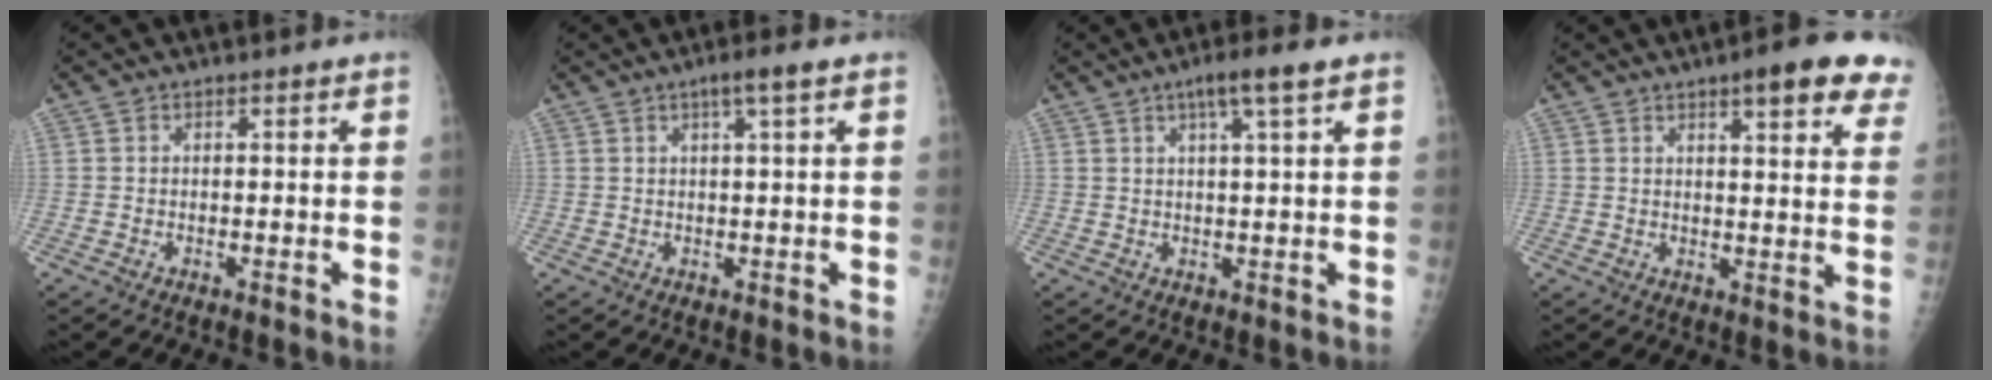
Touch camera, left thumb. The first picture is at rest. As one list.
[{"total": 2.9, "force": [1.4, -0.1, 2.6], "torque": [-0.048, 0.001, 0.029]}, {"total": 4.8, "force": [2.5, -0.1, 4.1], "torque": [-0.070, -0.001, 0.045]}, {"total": 14.1, "force": [9.0, 3.3, 10.3], "torque": [-0.105, -0.029, 0.098]}]